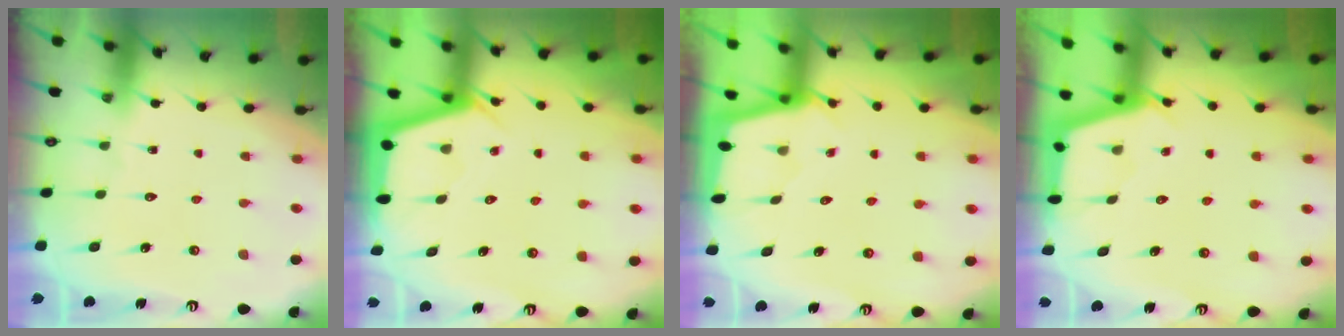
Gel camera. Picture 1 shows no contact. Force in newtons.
{"total": 2.8, "press": 2.8, "slide": 0.4}
{"total": 1.8, "press": 1.8, "slide": 0.1}
{"total": 2.4, "press": 2.4, "slide": 0.1}